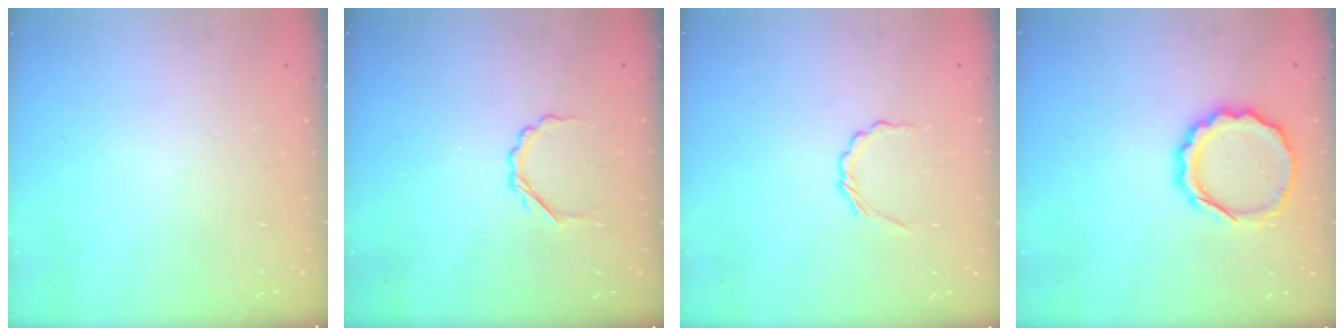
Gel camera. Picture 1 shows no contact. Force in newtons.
{"total": 3.1, "press": 3.0, "slide": 0.7}
{"total": 2.6, "press": 2.4, "slide": 1.0}
{"total": 12.3, "press": 12.0, "slide": 2.5}